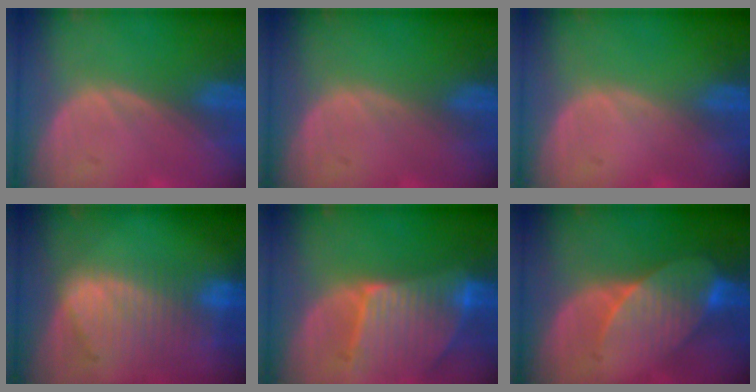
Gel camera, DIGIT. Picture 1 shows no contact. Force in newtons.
{"total": 0.0}
{"total": 0.0}
{"total": 9.5, "press": 8.2, "slide": 4.6}
{"total": 9.6, "press": 8.5, "slide": 4.5}
{"total": 8.2, "press": 7.4, "slide": 3.7}